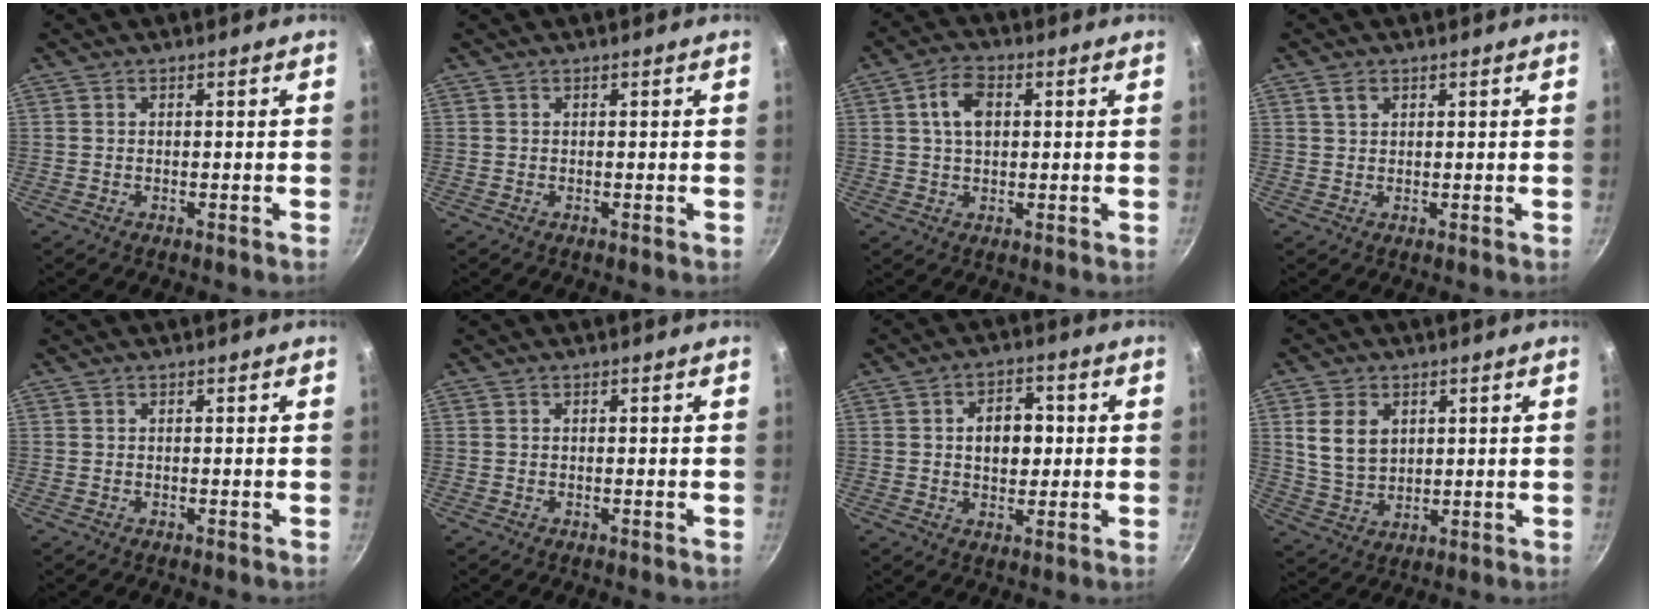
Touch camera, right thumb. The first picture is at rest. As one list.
[{"total": 0.0}, {"total": 6.3, "force": [1.4, 3.9, 4.6], "torque": [-0.071, 0.009, 0.020]}, {"total": 1.8, "force": [1.1, 1.1, 1.0], "torque": [-0.014, -0.001, 0.019]}, {"total": 0.0}, {"total": 0.0}, {"total": 7.6, "force": [0.7, 5.2, 5.5], "torque": [-0.052, 0.008, 0.008]}, {"total": 8.3, "force": [2.6, 6.0, 5.2], "torque": [-0.080, -0.015, 0.056]}]